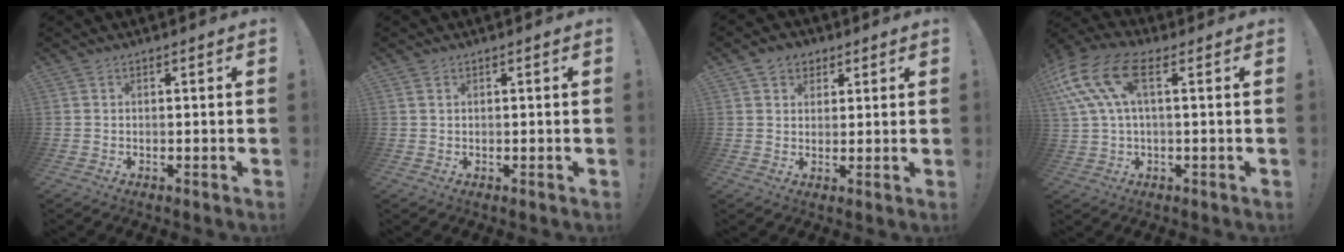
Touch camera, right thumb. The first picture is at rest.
{"total": 1.0, "force": [0.6, 0.6, 0.5], "torque": [-0.018, 0.005, 0.013]}
{"total": 5.5, "force": [2.8, 4.5, 1.5], "torque": [-0.020, -0.008, 0.053]}
{"total": 13.8, "force": [4.4, 6.8, 11.2], "torque": [-0.231, -0.004, 0.083]}